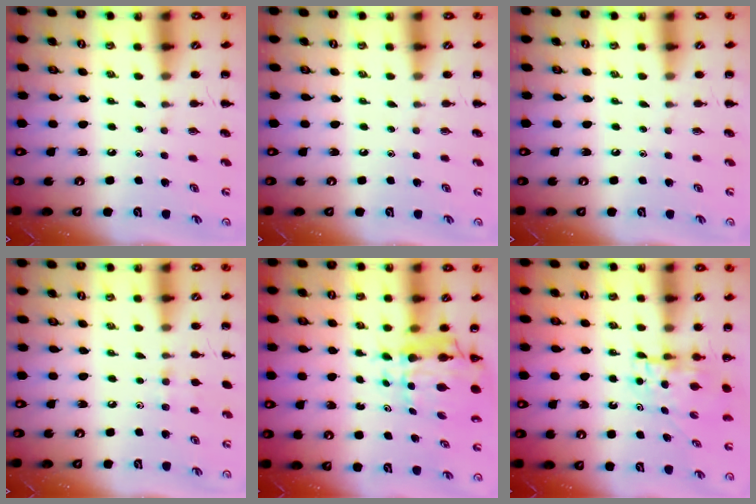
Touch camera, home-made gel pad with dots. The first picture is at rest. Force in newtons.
{"total": 0.0}
{"total": 0.0}
{"total": 5.7, "press": 5.5, "slide": 1.7}
{"total": 7.4, "press": 6.8, "slide": 2.7}
{"total": 4.8, "press": 4.8, "slide": 0.4}